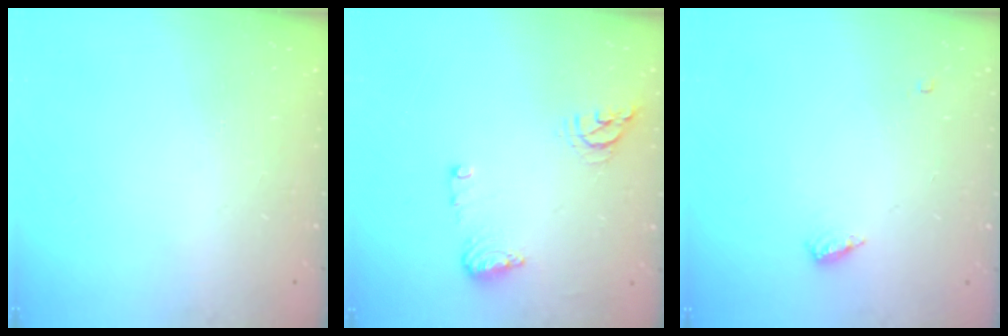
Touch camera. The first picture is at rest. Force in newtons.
{"total": 11.7, "press": 10.0, "slide": 6.1}
{"total": 4.5, "press": 4.5, "slide": 0.4}